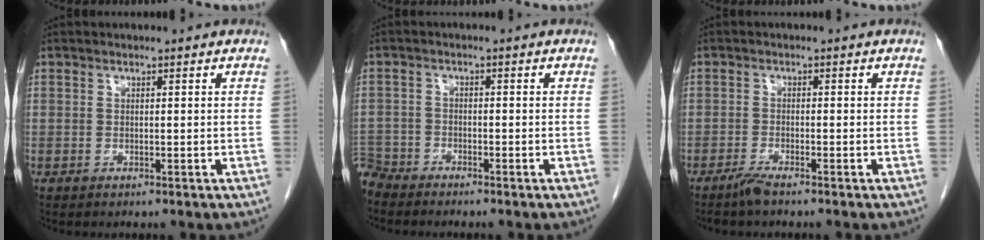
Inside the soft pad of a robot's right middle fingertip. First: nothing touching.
{"total": 4.3, "force": [-4.2, 1.0, -0.2], "torque": [0.006, -0.011, -0.084]}
{"total": 2.1, "force": [-1.8, -0.1, 1.1], "torque": [-0.031, -0.005, -0.037]}